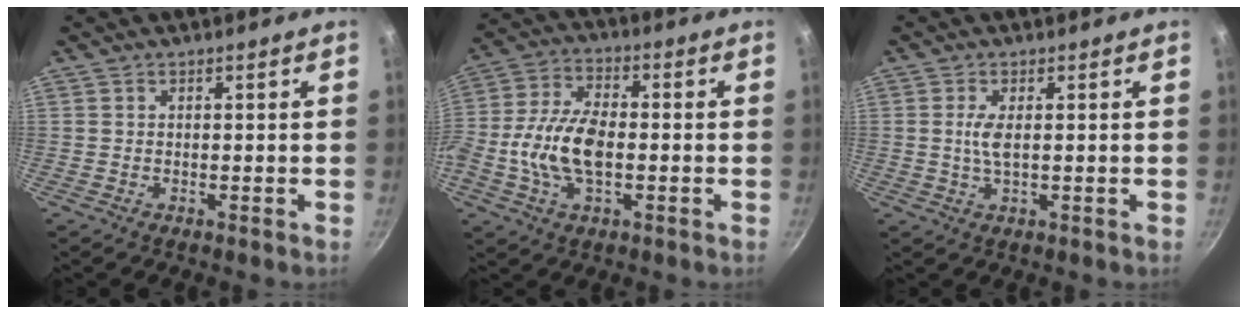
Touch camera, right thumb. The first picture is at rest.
{"total": 12.6, "force": [-1.9, 6.9, 10.4], "torque": [-0.206, 0.027, -0.047]}
{"total": 3.2, "force": [0.3, 1.0, 3.0], "torque": [-0.069, 0.000, 0.006]}